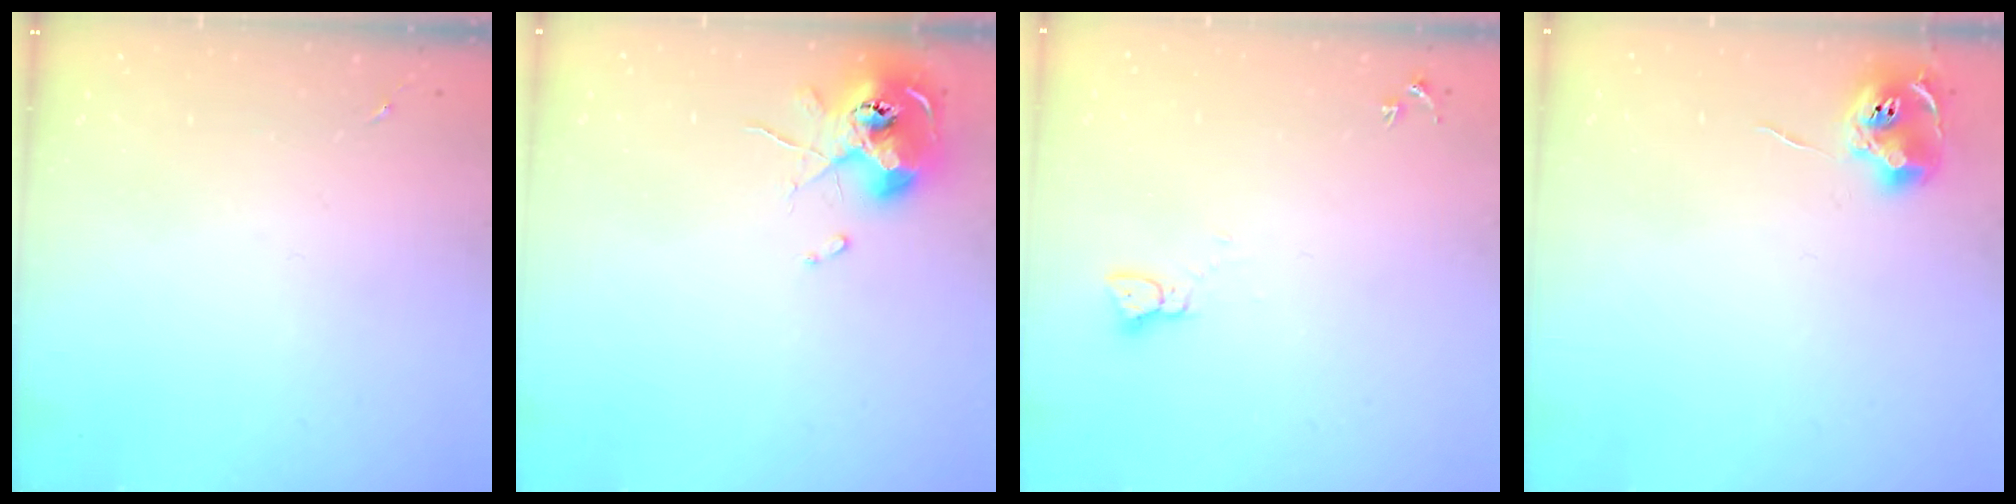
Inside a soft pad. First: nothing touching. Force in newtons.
{"total": 10.2, "press": 10.1, "slide": 1.4}
{"total": 2.3, "press": 2.3, "slide": 0.3}
{"total": 8.7, "press": 8.7, "slide": 0.4}